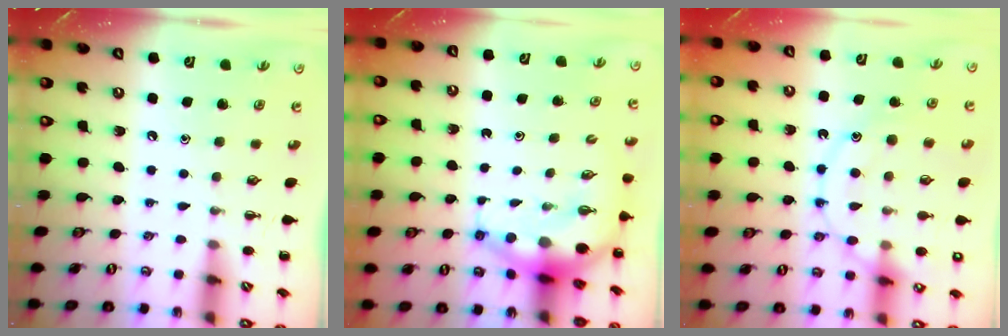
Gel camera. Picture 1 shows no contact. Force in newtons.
{"total": 7.3, "press": 7.1, "slide": 1.5}
{"total": 15.7, "press": 15.6, "slide": 1.1}